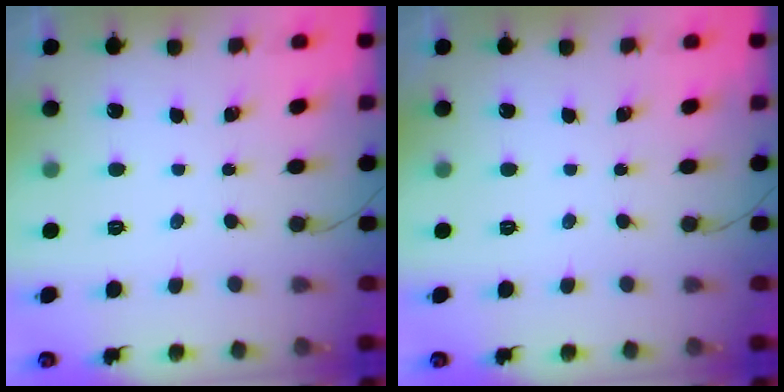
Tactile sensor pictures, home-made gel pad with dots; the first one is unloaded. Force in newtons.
{"total": 0.0}